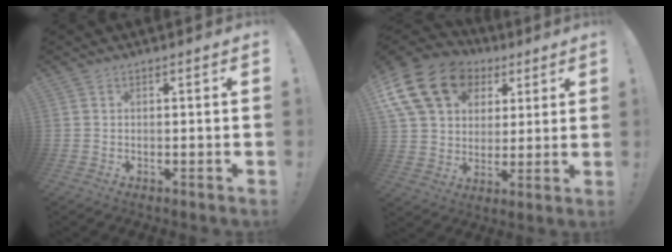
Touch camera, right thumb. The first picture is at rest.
{"total": 19.4, "force": [8.3, 14.3, 10.2], "torque": [-0.150, -0.036, 0.164]}